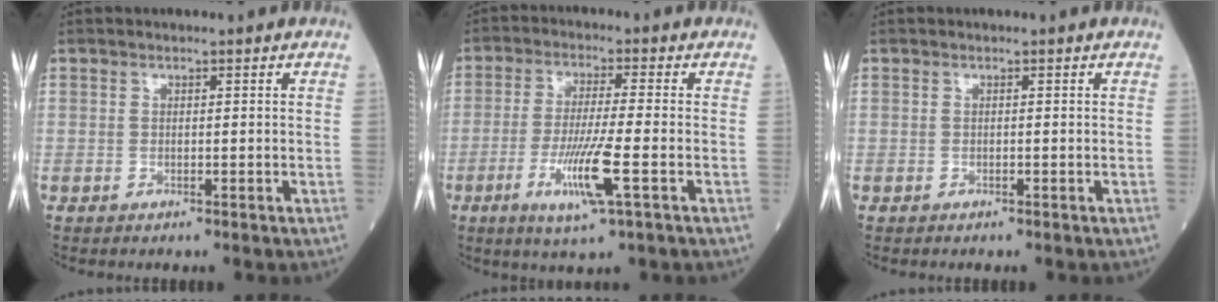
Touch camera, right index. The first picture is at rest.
{"total": 9.1, "force": [-3.1, -0.2, 8.6], "torque": [-0.168, -0.019, -0.058]}
{"total": 0.0}